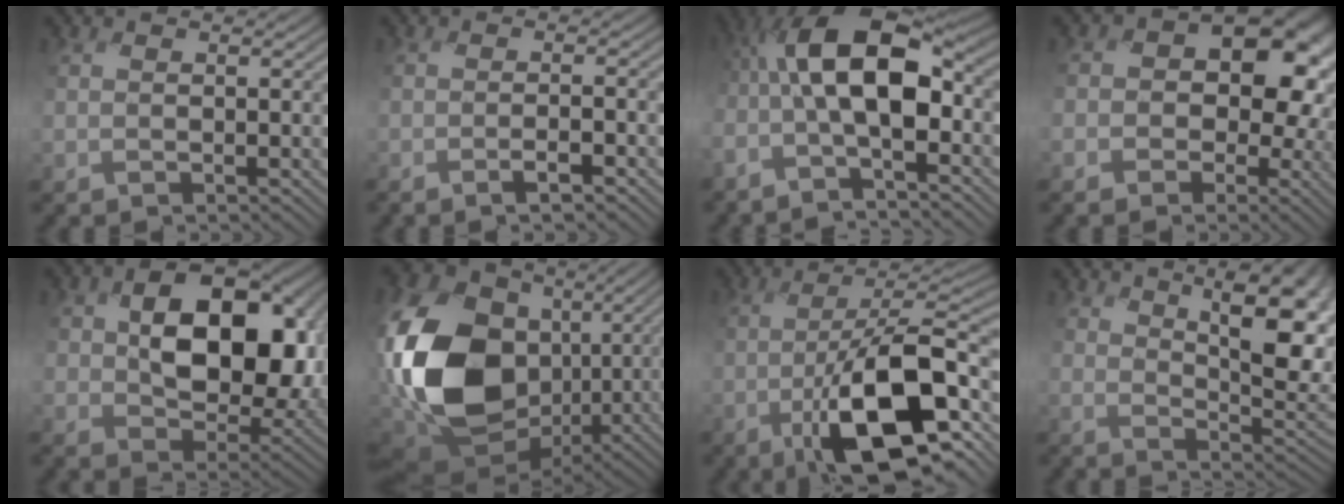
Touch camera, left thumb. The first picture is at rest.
{"total": 2.0, "force": [-1.6, 0.0, 1.3], "torque": [-0.022, -0.004, -0.036]}
{"total": 10.6, "force": [-1.8, 4.3, 9.6], "torque": [-0.175, 0.018, -0.051]}
{"total": 11.4, "force": [0.3, 9.0, 7.0], "torque": [-0.103, -0.020, 0.001]}
{"total": 14.2, "force": [1.7, 9.8, 10.2], "torque": [-0.158, -0.013, 0.038]}
{"total": 19.6, "force": [-1.8, 13.8, 13.8], "torque": [-0.353, -0.023, -0.026]}
{"total": 15.2, "force": [-5.6, 6.1, 12.8], "torque": [-0.208, -0.026, -0.097]}
{"total": 11.7, "force": [5.6, 4.1, 9.4], "torque": [-0.141, 0.005, 0.077]}